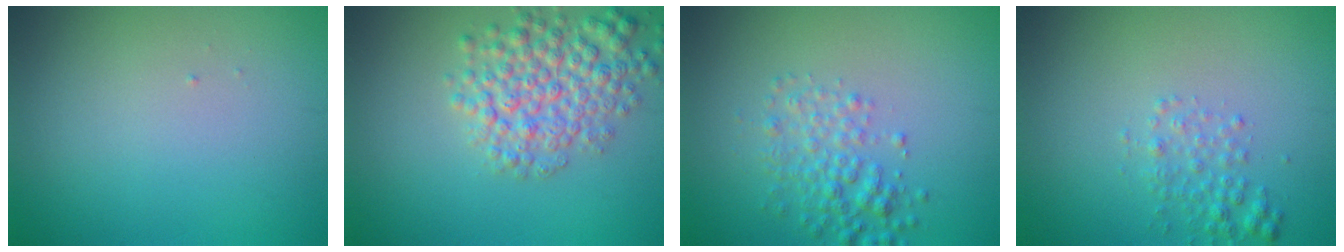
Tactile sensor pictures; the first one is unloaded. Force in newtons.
{"total": 4.9, "press": 4.9, "slide": 0.2}
{"total": 2.9, "press": 2.9, "slide": 0.0}
{"total": 1.7, "press": 1.7, "slide": 0.1}